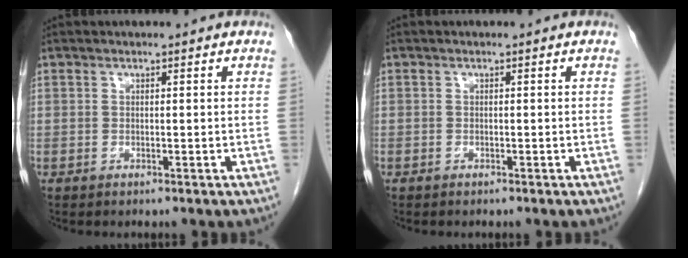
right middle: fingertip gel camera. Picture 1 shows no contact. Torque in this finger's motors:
{"motor_torque": [1.19, -0.95, 0.00, -0.21]}